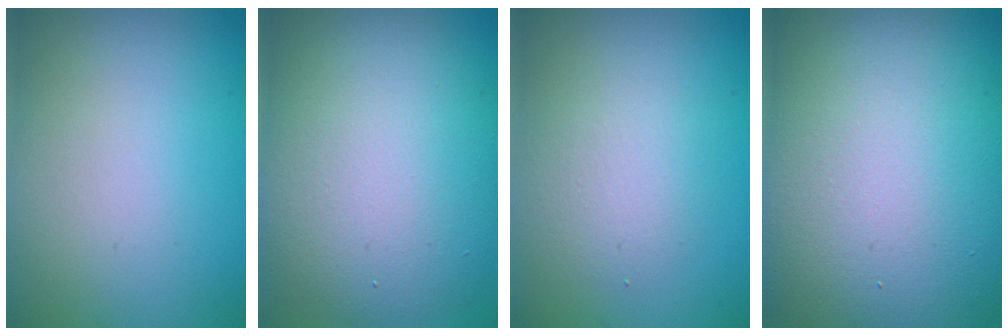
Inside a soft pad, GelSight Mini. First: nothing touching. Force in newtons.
{"total": 10.8, "press": 10.8, "slide": 0.4}
{"total": 2.5, "press": 2.5, "slide": 0.2}
{"total": 19.4, "press": 19.4, "slide": 1.2}